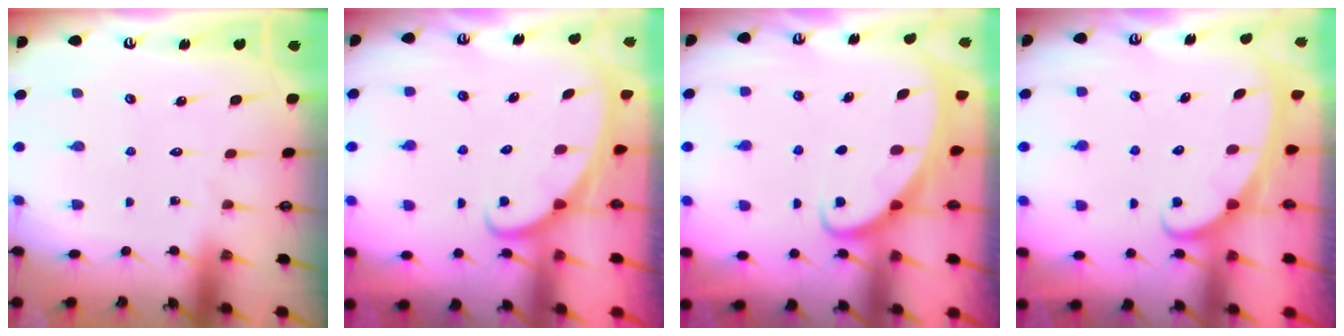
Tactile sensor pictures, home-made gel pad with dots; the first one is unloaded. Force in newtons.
{"total": 2.2, "press": 2.2, "slide": 0.1}
{"total": 2.0, "press": 2.0, "slide": 0.0}
{"total": 2.5, "press": 2.4, "slide": 0.3}